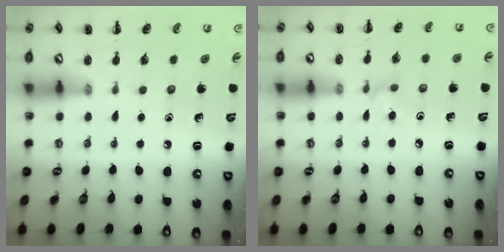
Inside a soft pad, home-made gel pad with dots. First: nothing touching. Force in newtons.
{"total": 3.0, "press": 2.9, "slide": 1.0}